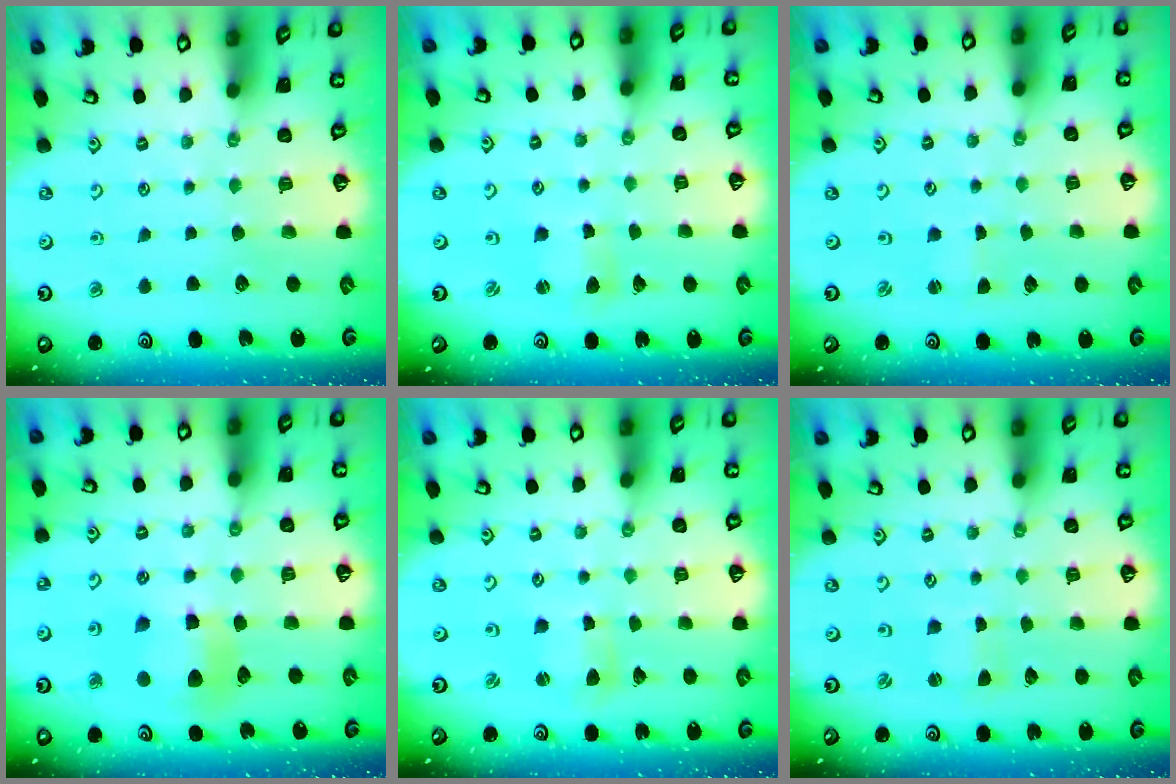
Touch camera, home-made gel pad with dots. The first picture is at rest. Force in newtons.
{"total": 2.3, "press": 2.2, "slide": 0.3}
{"total": 0.0}
{"total": 8.5, "press": 8.4, "slide": 1.2}
{"total": 2.4, "press": 2.4, "slide": 0.2}
{"total": 0.8, "press": 0.8, "slide": 0.0}